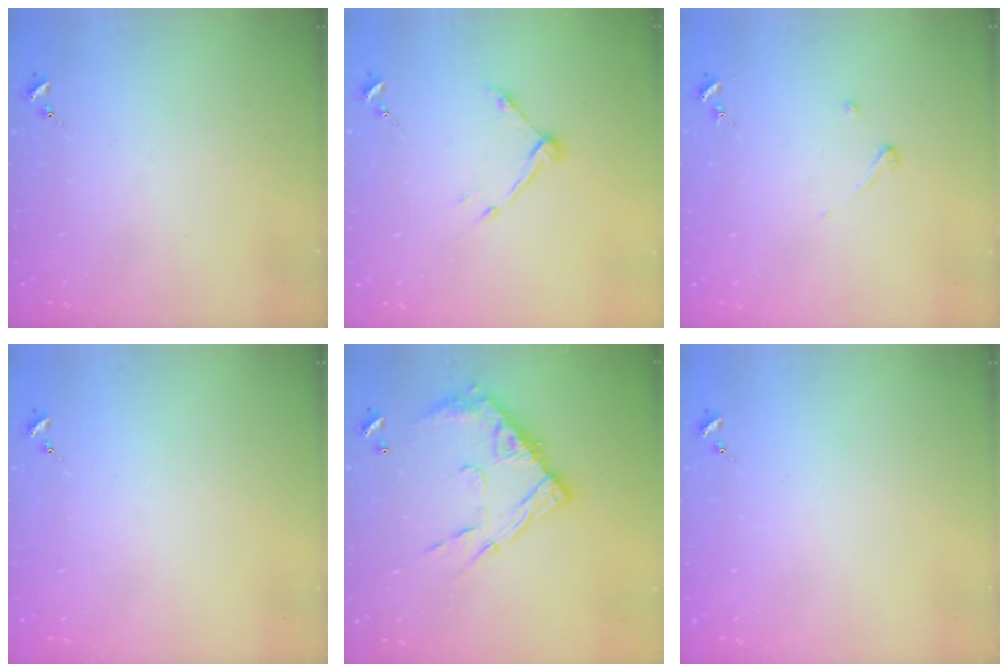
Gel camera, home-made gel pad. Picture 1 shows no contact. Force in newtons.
{"total": 8.7, "press": 8.7, "slide": 0.5}
{"total": 3.3, "press": 3.3, "slide": 0.4}
{"total": 0.0}
{"total": 16.0, "press": 15.9, "slide": 1.4}
{"total": 0.0}